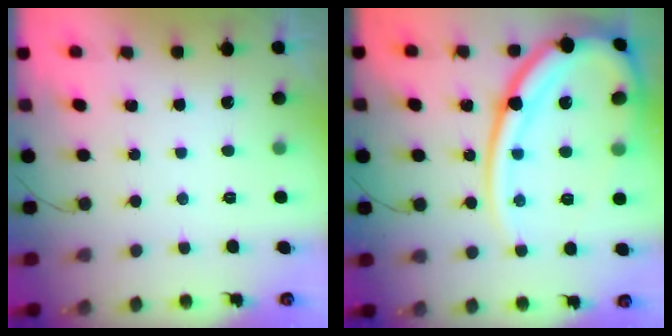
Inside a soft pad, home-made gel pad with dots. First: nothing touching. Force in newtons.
{"total": 23.3, "press": 23.1, "slide": 2.6}